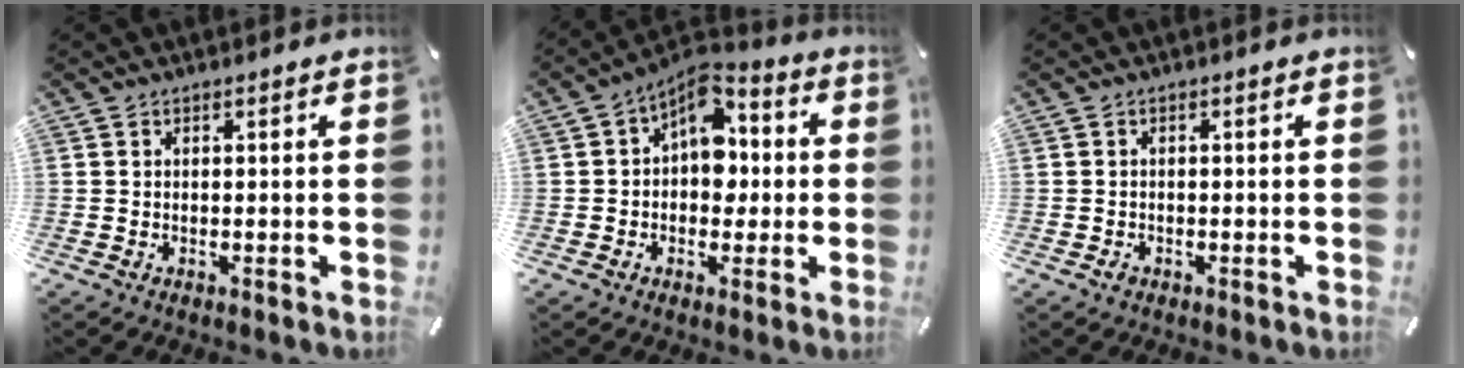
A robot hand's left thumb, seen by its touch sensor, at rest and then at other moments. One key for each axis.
{"total": 10.1, "fx": 2.2, "fy": 7.5, "fz": 6.2, "tx": -0.079, "ty": -0.018, "tz": 0.037}
{"total": 1.2, "fx": -0.6, "fy": 0.8, "fz": 0.6, "tx": -0.011, "ty": 0.003, "tz": -0.012}